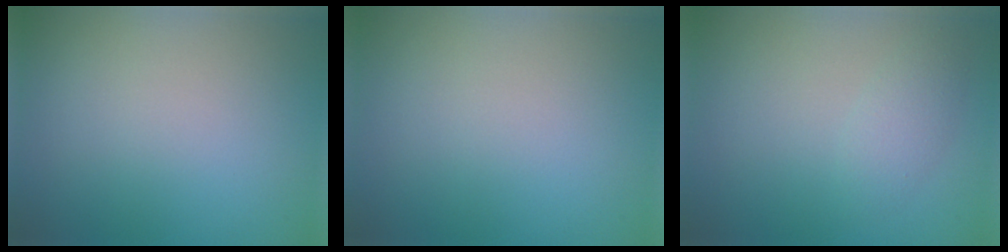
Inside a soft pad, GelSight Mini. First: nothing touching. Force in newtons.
{"total": 0.0}
{"total": 1.6, "press": 1.6, "slide": 0.0}